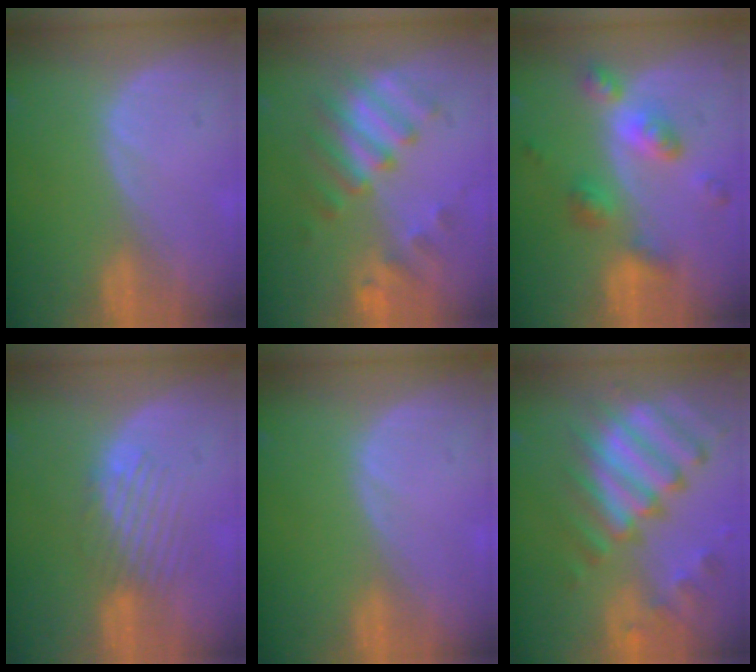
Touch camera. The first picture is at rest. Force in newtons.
{"total": 7.9, "press": 7.6, "slide": 2.1}
{"total": 7.2, "press": 7.2, "slide": 0.4}
{"total": 4.5, "press": 4.1, "slide": 1.9}
{"total": 0.0}
{"total": 12.2, "press": 10.5, "slide": 6.1}